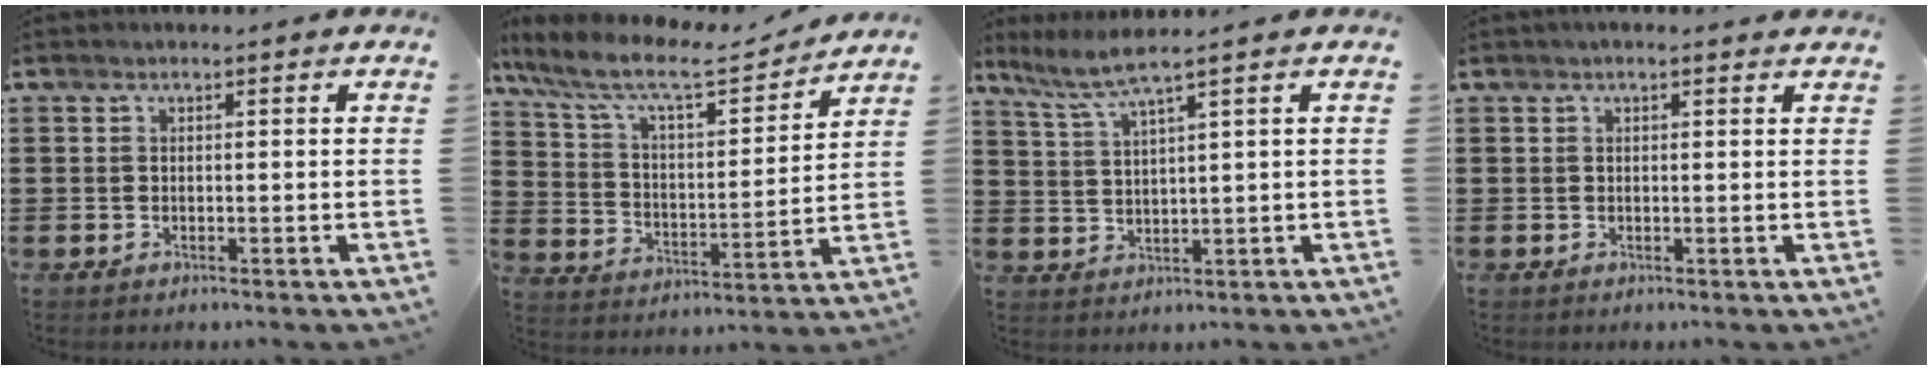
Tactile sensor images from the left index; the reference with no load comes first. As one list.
[{"total": 10.0, "force": [8.3, 1.7, 5.4], "torque": [-0.137, -0.047, 0.138]}, {"total": 4.3, "force": [2.9, -0.6, 3.0], "torque": [-0.070, -0.012, 0.048]}, {"total": 1.0, "force": [0.6, 0.1, 0.7], "torque": [-0.015, 0.002, 0.010]}]